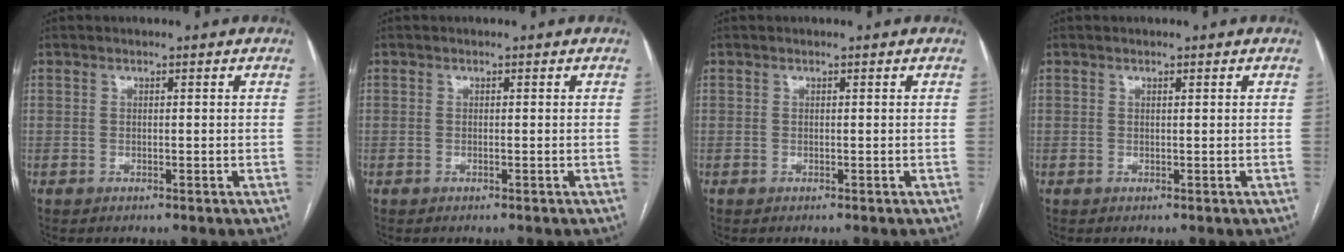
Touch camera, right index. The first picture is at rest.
{"total": 0.0}
{"total": 0.0}
{"total": 0.0}